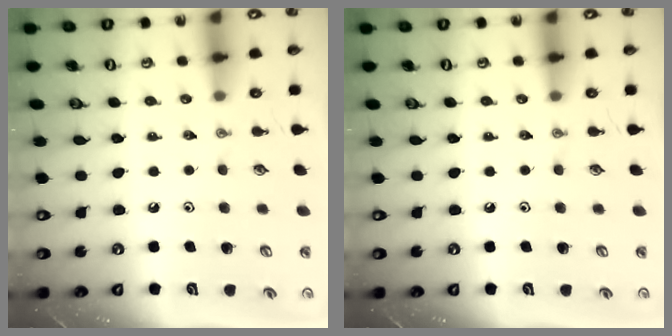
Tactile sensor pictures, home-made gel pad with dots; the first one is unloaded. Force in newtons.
{"total": 0.0}